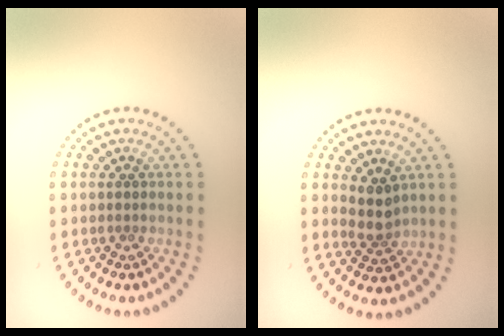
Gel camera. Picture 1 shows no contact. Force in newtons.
{"total": 2.1, "press": 1.8, "slide": 1.1}